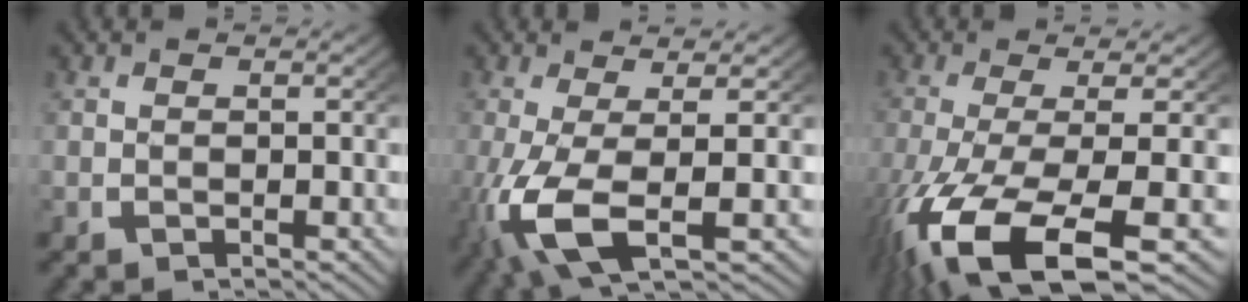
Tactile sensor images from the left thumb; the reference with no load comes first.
{"total": 9.2, "force": [-2.1, 4.4, 7.8], "torque": [-0.191, -0.038, -0.017]}
{"total": 10.7, "force": [-3.8, 4.3, 9.0], "torque": [-0.200, -0.032, -0.033]}